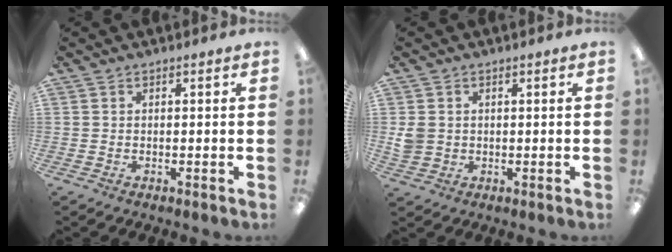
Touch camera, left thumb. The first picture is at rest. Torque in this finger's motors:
{"motor_torque": [0.05, 0.53, 0.29, -0.33, 0.01]}